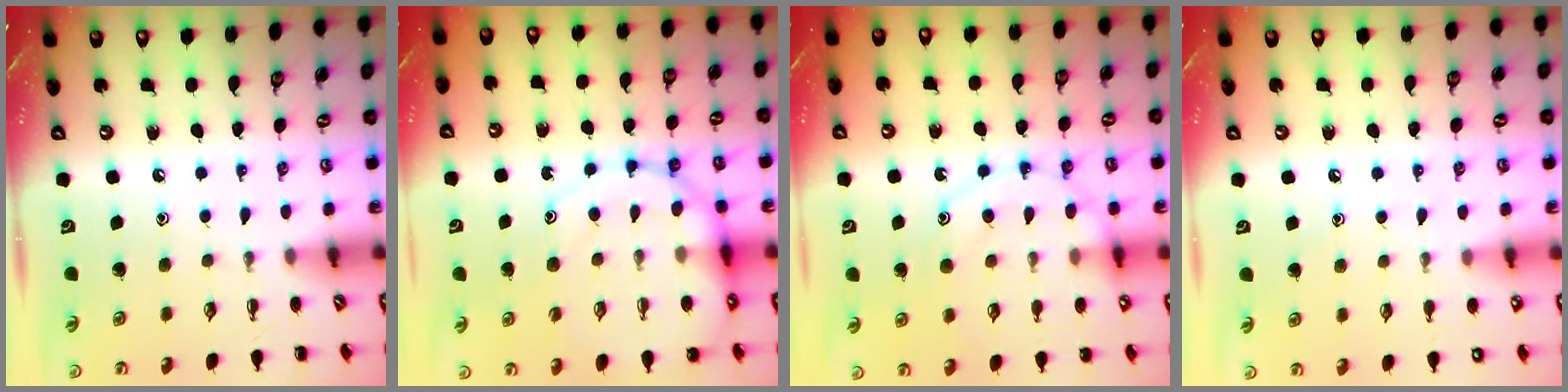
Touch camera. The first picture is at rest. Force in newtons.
{"total": 15.0, "press": 14.7, "slide": 2.6}
{"total": 12.2, "press": 12.1, "slide": 1.1}
{"total": 6.0, "press": 5.8, "slide": 1.7}